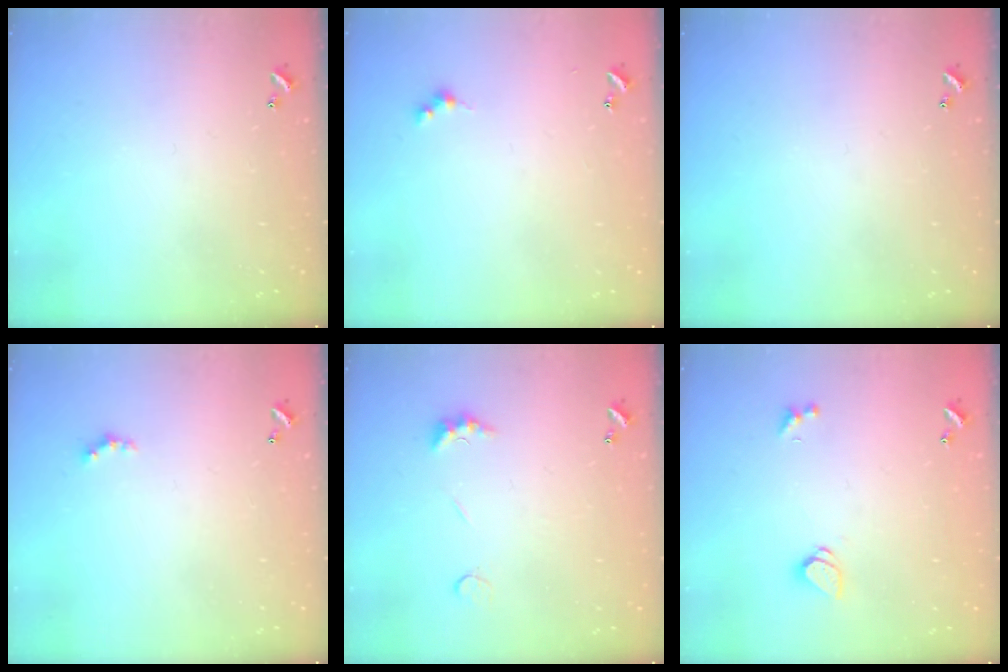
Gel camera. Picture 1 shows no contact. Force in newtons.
{"total": 2.6, "press": 2.6, "slide": 0.5}
{"total": 0.0}
{"total": 1.6, "press": 1.6, "slide": 0.4}
{"total": 2.5, "press": 2.4, "slide": 0.7}
{"total": 1.3, "press": 1.2, "slide": 0.4}